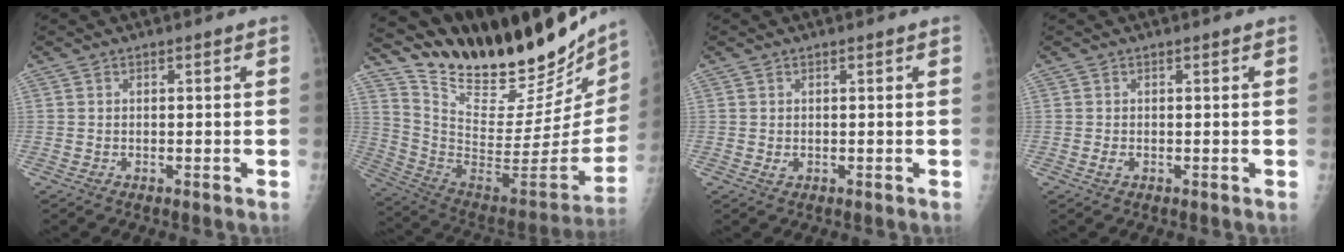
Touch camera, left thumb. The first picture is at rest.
{"total": 34.0, "force": [28.6, 10.9, 14.9], "torque": [-0.226, -0.158, 0.422]}
{"total": 1.3, "force": [0.5, 0.6, 1.0], "torque": [-0.015, -0.004, 0.013]}
{"total": 1.2, "force": [0.3, 0.6, 1.0], "torque": [-0.021, 0.005, 0.008]}